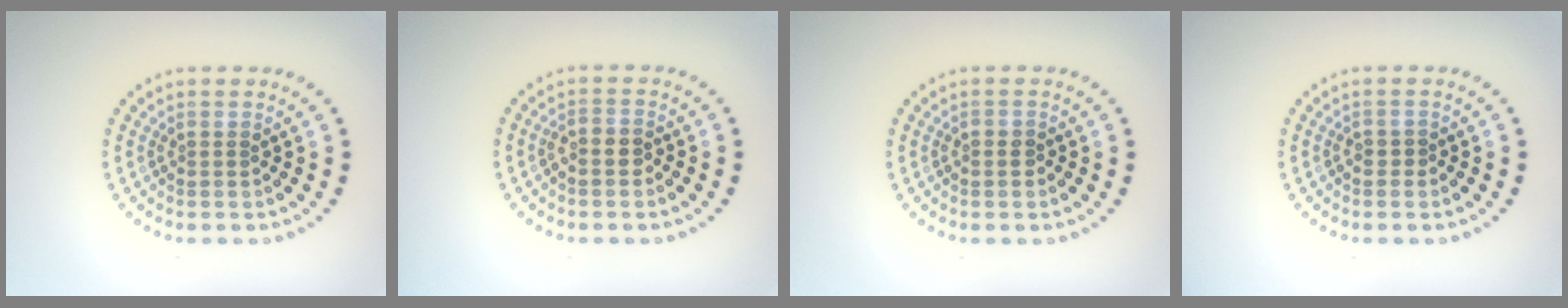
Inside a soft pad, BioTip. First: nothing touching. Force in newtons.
{"total": 1.3, "press": 1.2, "slide": 0.6}
{"total": 0.5, "press": 0.4, "slide": 0.3}
{"total": 0.7, "press": 0.5, "slide": 0.5}